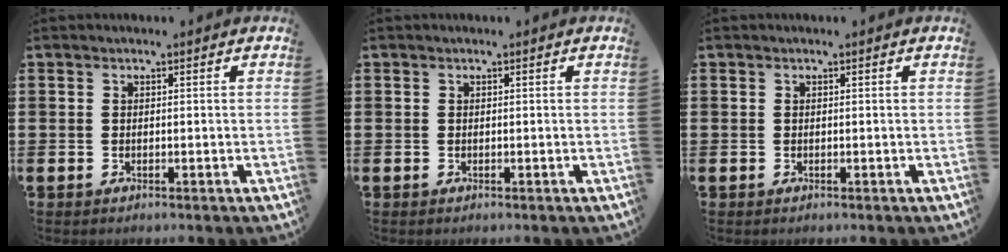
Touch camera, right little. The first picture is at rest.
{"total": 0.0}
{"total": 0.0}